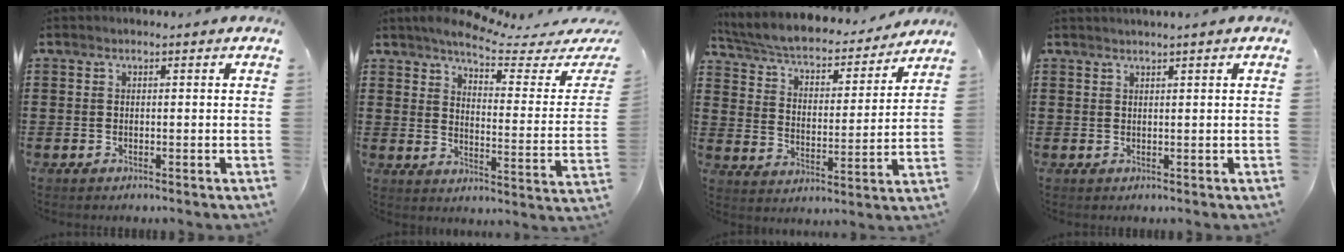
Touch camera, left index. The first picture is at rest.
{"total": 5.1, "force": [4.4, 0.5, 2.6], "torque": [-0.067, -0.030, 0.068]}
{"total": 5.2, "force": [4.7, 0.8, 2.0], "torque": [-0.062, -0.034, 0.074]}
{"total": 0.8, "force": [0.8, -0.3, 0.2], "torque": [-0.002, -0.002, 0.015]}